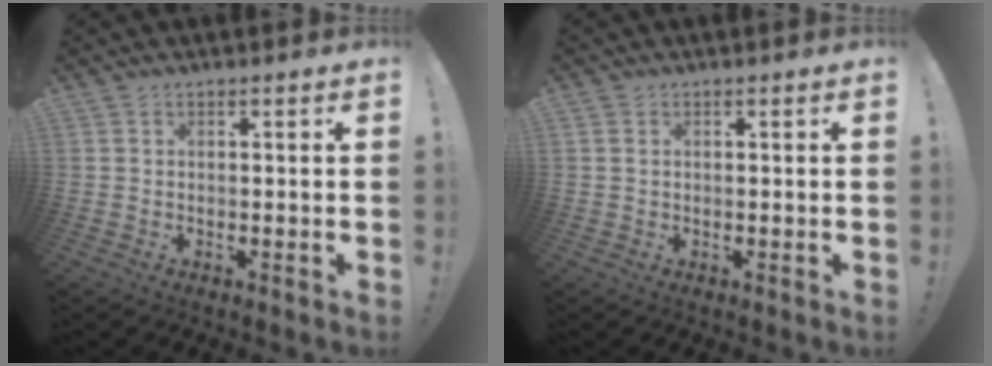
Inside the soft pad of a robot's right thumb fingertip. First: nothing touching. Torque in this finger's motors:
{"motor_torque": [0.01, -0.10, 0.05, 0.00, 0.10]}